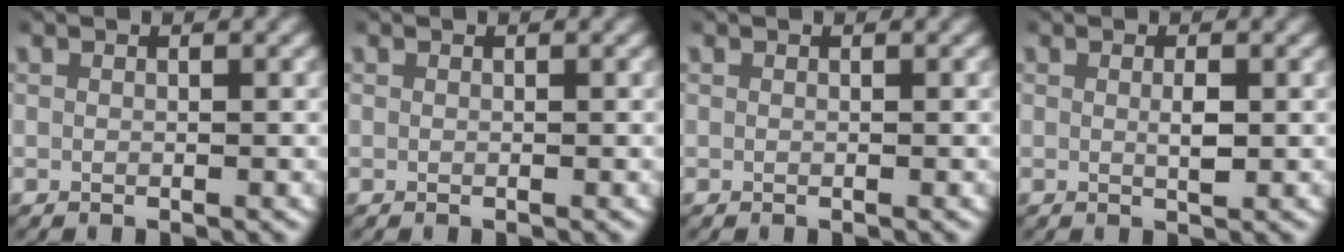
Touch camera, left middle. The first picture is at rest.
{"total": 0.0}
{"total": 0.0}
{"total": 1.4, "force": [0.2, 0.4, 1.3], "torque": [-0.021, -0.005, 0.003]}